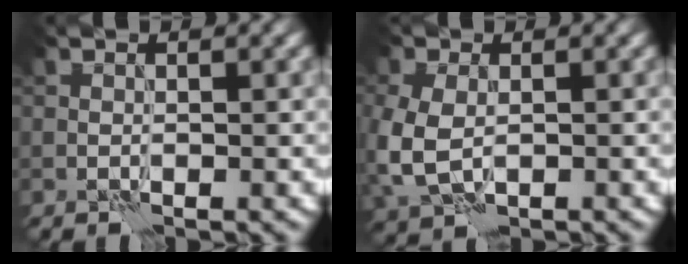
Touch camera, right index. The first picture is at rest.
{"total": 5.3, "force": [-0.8, 3.8, 3.6], "torque": [-0.104, -0.020, -0.011]}